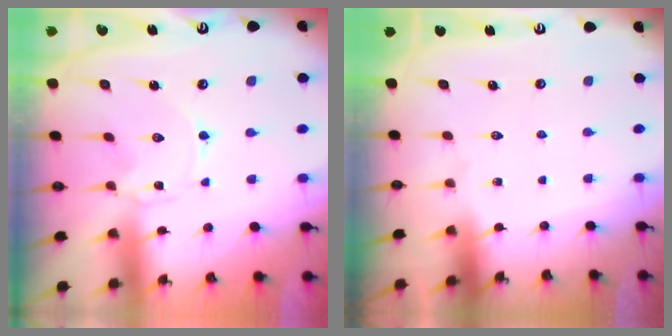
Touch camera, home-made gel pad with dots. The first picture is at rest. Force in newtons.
{"total": 0.0}